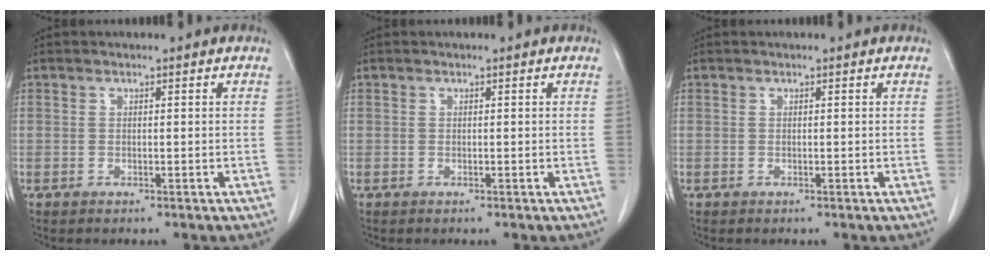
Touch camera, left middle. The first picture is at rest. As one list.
[{"total": 0.0}, {"total": 0.0}]